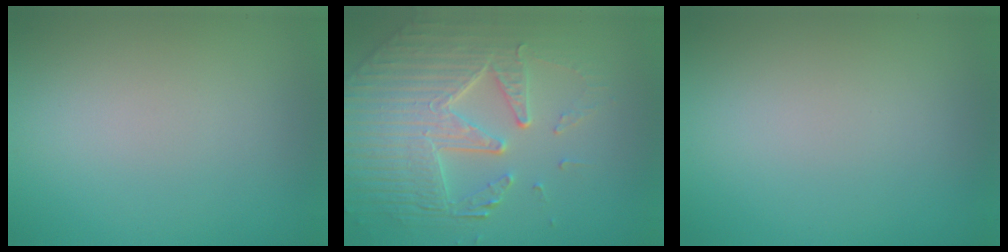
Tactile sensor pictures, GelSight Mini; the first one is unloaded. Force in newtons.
{"total": 7.7, "press": 5.5, "slide": 5.3}
{"total": 0.0}